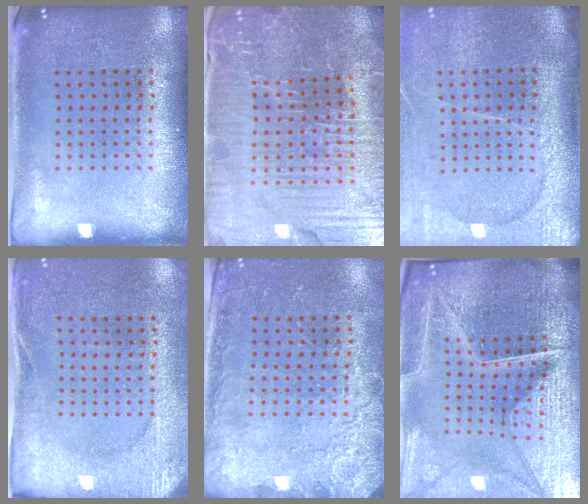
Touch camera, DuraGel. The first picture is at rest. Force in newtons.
{"total": 5.6, "press": 5.4, "slide": 1.6}
{"total": 4.2, "press": 3.4, "slide": 2.4}
{"total": 2.6, "press": 2.4, "slide": 0.9}
{"total": 2.5, "press": 2.3, "slide": 0.8}
{"total": 6.9, "press": 6.1, "slide": 3.4}